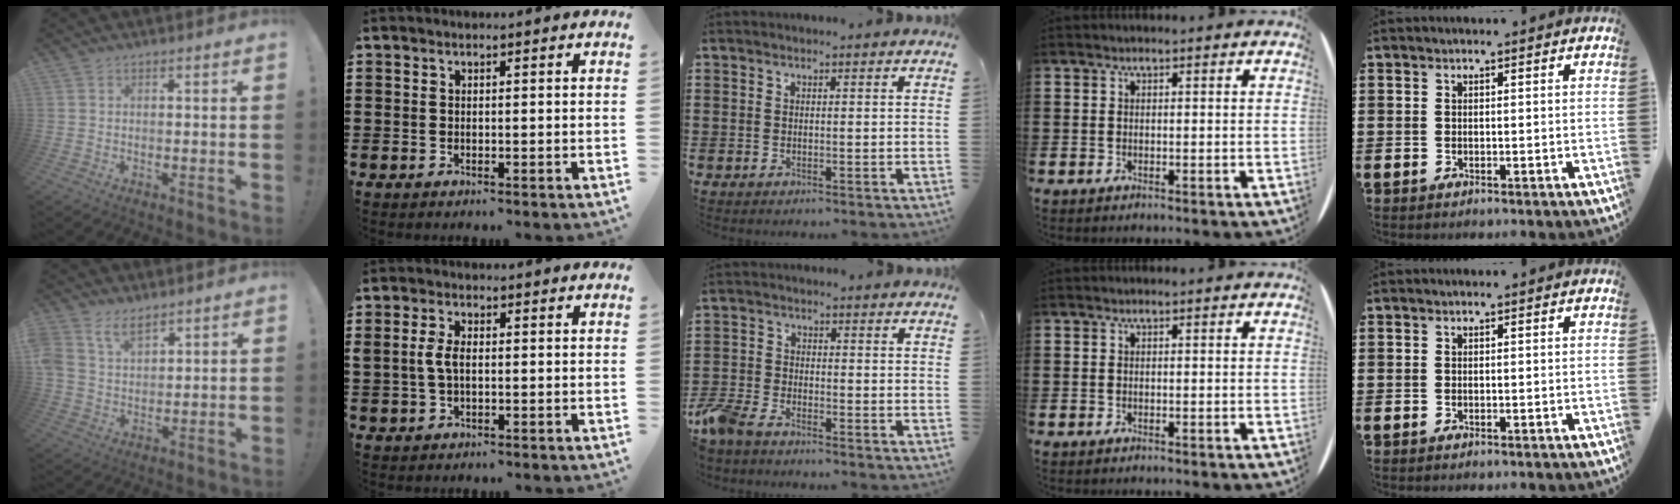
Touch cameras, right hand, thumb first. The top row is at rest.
{"thumb": {"total": 7.7, "force": [5.3, 4.2, 3.6], "torque": [-0.071, -0.020, 0.106]}, "index": {"total": 3.5, "force": [0.1, 1.9, 3.0], "torque": [-0.075, 0.001, -0.005]}, "middle": {"total": 4.2, "force": [-3.7, 1.1, 1.6], "torque": [-0.062, -0.008, -0.085]}}